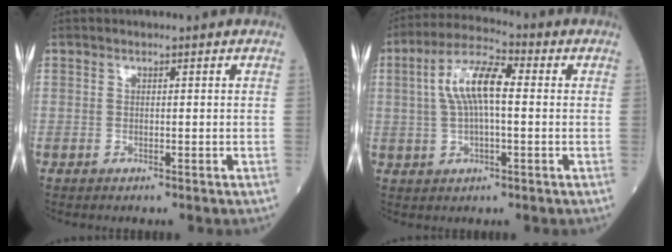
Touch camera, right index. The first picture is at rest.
{"total": 8.8, "force": [1.1, 2.6, 8.3], "torque": [-0.169, 0.025, 0.017]}